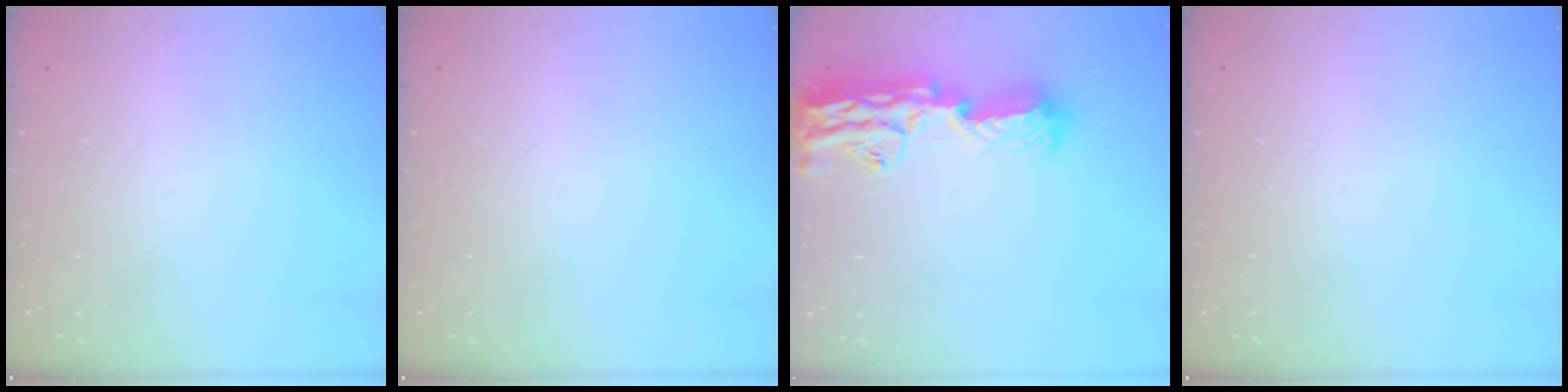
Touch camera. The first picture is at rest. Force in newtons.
{"total": 0.0}
{"total": 18.1, "press": 17.4, "slide": 5.2}
{"total": 0.0}